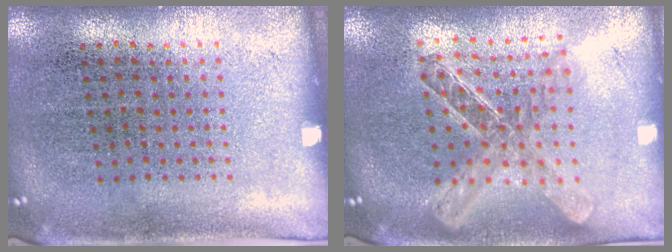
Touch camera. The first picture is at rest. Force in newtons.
{"total": 1.9, "press": 1.7, "slide": 1.0}